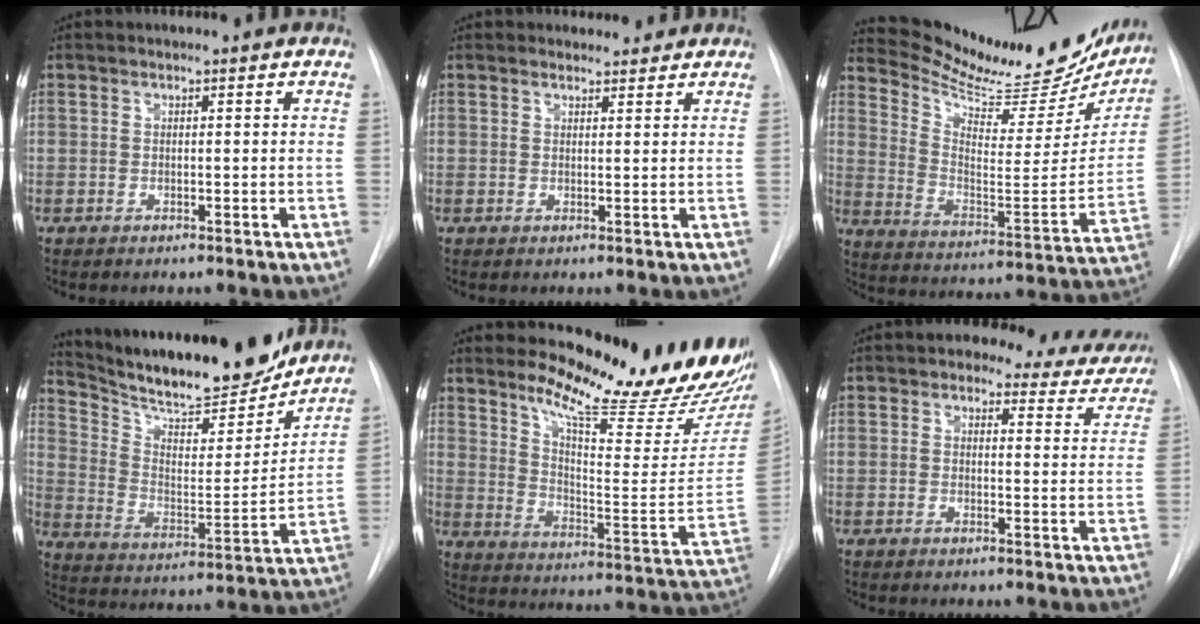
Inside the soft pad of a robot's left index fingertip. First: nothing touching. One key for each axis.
{"total": 2.5, "fx": 2.3, "fy": 1.0, "fz": -0.1, "tx": 0.002, "ty": 0.004, "tz": 0.027}
{"total": 26.8, "fx": 23.7, "fy": 6.6, "fz": 10.6, "tx": -0.163, "ty": -0.061, "tz": 0.321}
{"total": 22.5, "fx": 20.2, "fy": 3.9, "fz": 9.0, "tx": -0.159, "ty": -0.022, "tz": 0.306}
{"total": 21.0, "fx": 18.5, "fy": 2.3, "fz": 9.7, "tx": -0.144, "ty": -0.103, "tz": 0.248}
{"total": 10.5, "fx": 9.1, "fy": 4.4, "fz": 2.8, "tx": 0.000, "ty": -0.004, "tz": 0.078}